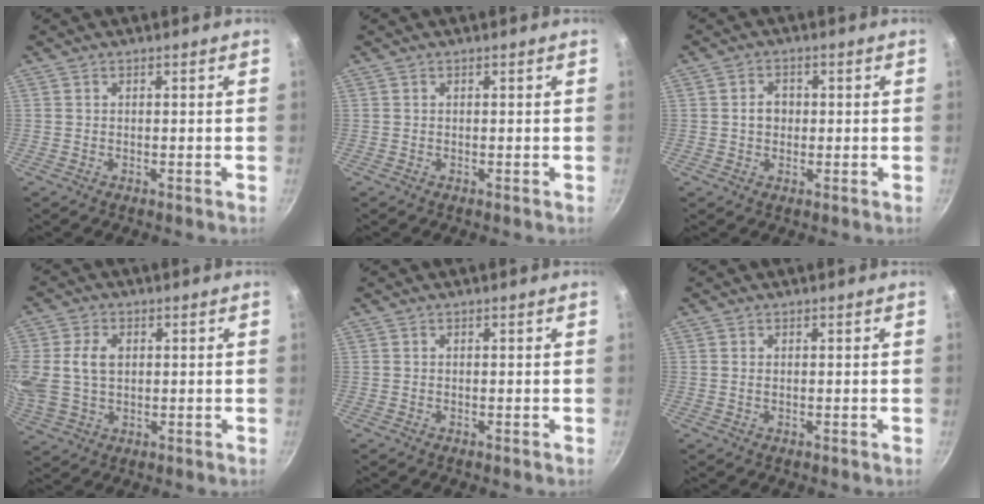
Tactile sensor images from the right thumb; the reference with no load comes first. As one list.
[{"total": 0.0}, {"total": 3.2, "force": [0.0, 2.6, 1.8], "torque": [-0.013, 0.007, -0.002]}, {"total": 12.3, "force": [1.7, 9.0, 8.2], "torque": [-0.178, 0.012, 0.034]}, {"total": 0.0}, {"total": 0.6, "force": [0.1, 0.4, 0.4], "torque": [-0.007, 0.001, 0.002]}]